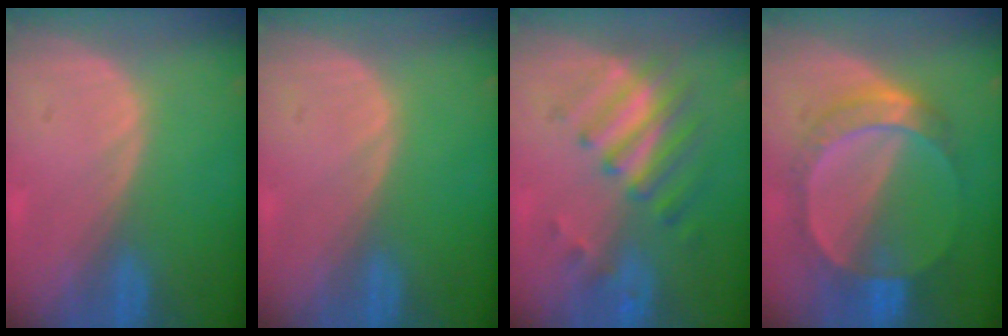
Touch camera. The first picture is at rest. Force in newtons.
{"total": 0.0}
{"total": 7.7, "press": 6.8, "slide": 3.6}
{"total": 7.1, "press": 7.0, "slide": 0.5}